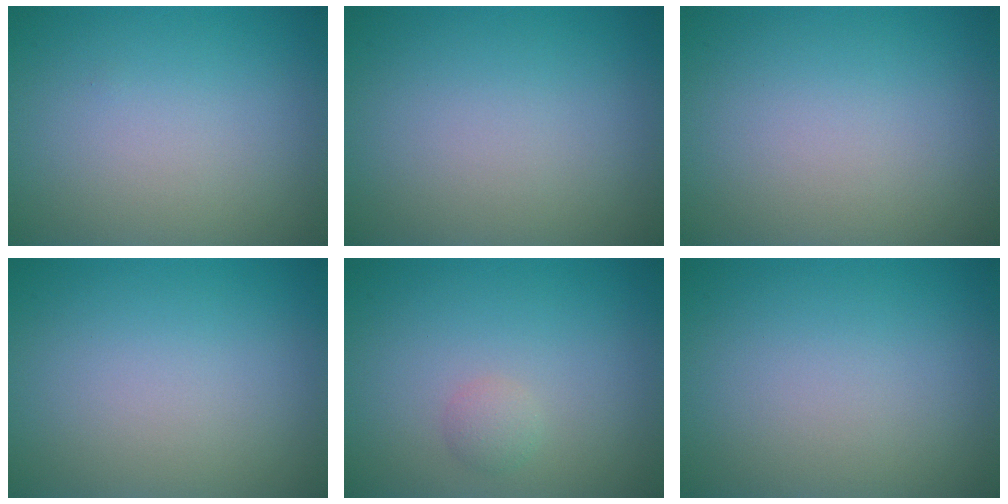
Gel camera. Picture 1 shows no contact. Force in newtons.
{"total": 0.0}
{"total": 0.0}
{"total": 0.0}
{"total": 1.1, "press": 1.1, "slide": 0.0}
{"total": 0.0}